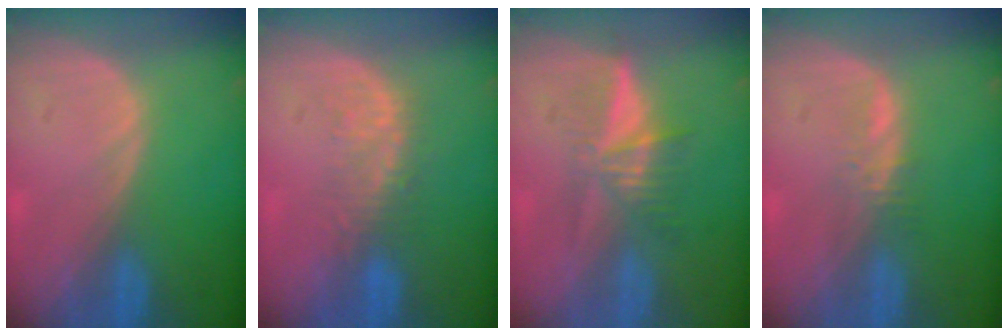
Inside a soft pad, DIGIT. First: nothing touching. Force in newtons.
{"total": 4.3, "press": 4.0, "slide": 1.6}
{"total": 5.1, "press": 4.9, "slide": 1.5}
{"total": 2.2, "press": 2.1, "slide": 0.2}